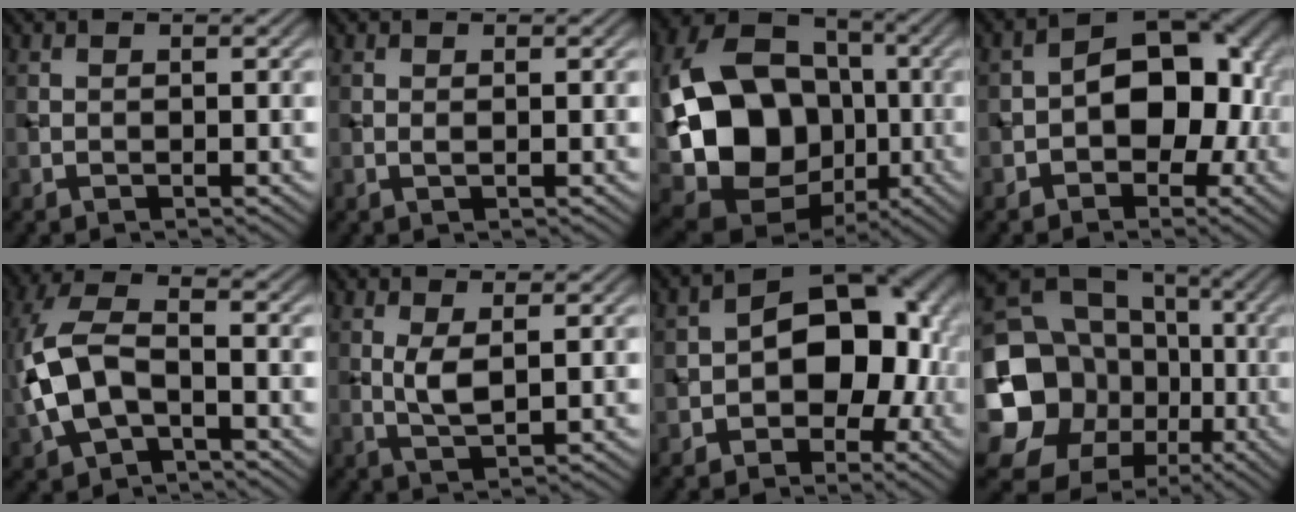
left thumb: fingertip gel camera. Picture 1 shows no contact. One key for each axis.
{"total": 0.6, "fx": 0.1, "fy": 0.1, "fz": 0.5, "tx": -0.013, "ty": -0.001, "tz": 0.001}
{"total": 17.3, "fx": -2.4, "fy": 13.2, "fz": 11.0, "tx": -0.237, "ty": -0.018, "tz": -0.042}
{"total": 9.2, "fx": -1.3, "fy": 6.2, "fz": 6.6, "tx": -0.074, "ty": 0.009, "tz": -0.031}
{"total": 10.1, "fx": -1.6, "fy": 5.6, "fz": 8.3, "tx": -0.216, "ty": 0.010, "tz": -0.041}
{"total": 3.2, "fx": 0.8, "fy": 1.0, "fz": 3.0, "tx": -0.067, "ty": -0.005, "tz": 0.018}
{"total": 10.3, "fx": -1.5, "fy": 7.1, "fz": 7.4, "tx": -0.072, "ty": 0.011, "tz": -0.036}
{"total": 20.1, "fx": -2.6, "fy": 17.7, "fz": 9.1, "tx": -0.222, "ty": -0.021, "tz": -0.062}